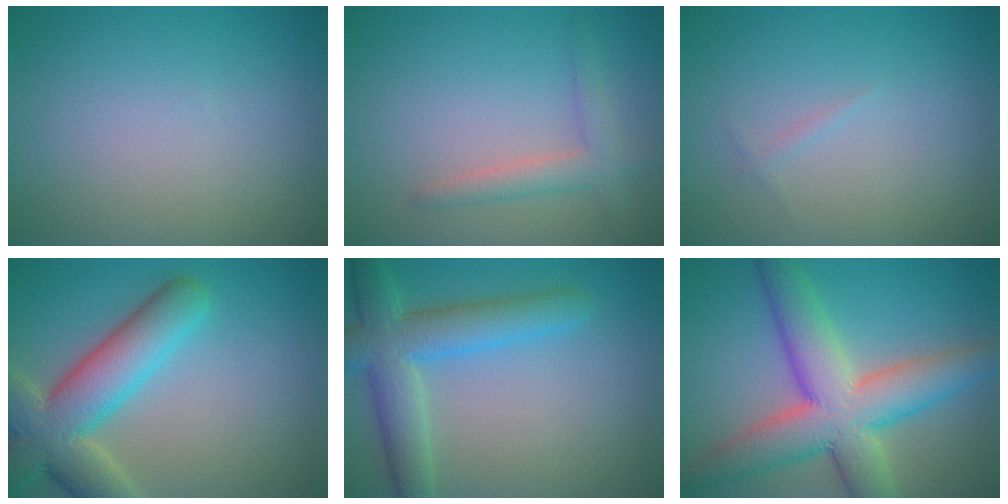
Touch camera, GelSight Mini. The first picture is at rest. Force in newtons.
{"total": 2.5, "press": 2.5, "slide": 0.1}
{"total": 0.5, "press": 0.5, "slide": 0.0}
{"total": 8.8, "press": 8.8, "slide": 0.8}
{"total": 6.3, "press": 6.3, "slide": 0.3}
{"total": 9.6, "press": 9.6, "slide": 0.4}